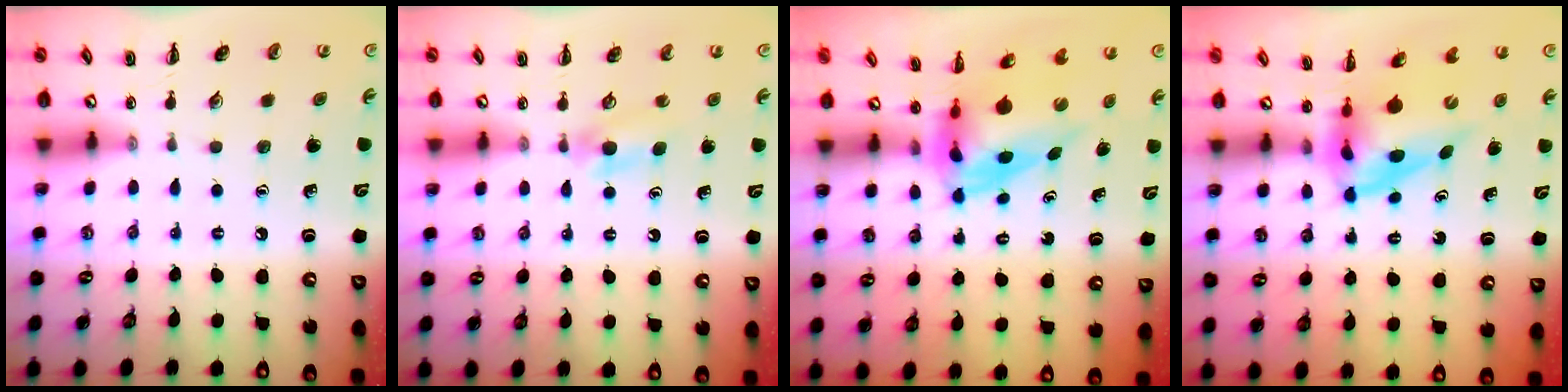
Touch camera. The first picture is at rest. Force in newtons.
{"total": 3.9, "press": 3.7, "slide": 1.3}
{"total": 3.9, "press": 3.8, "slide": 1.0}
{"total": 3.7, "press": 3.7, "slide": 0.6}